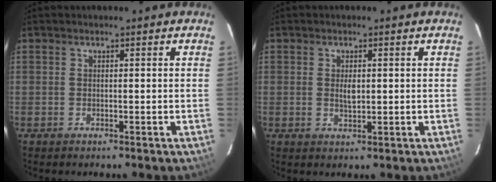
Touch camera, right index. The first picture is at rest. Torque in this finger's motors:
{"motor_torque": [0.25, 0.16, 0.10, 0.01]}